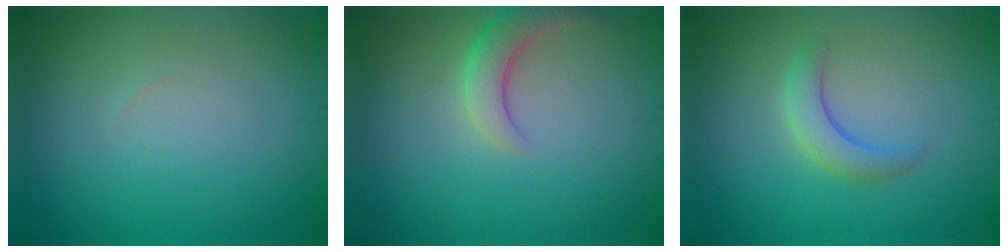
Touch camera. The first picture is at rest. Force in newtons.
{"total": 2.9, "press": 2.8, "slide": 0.3}
{"total": 2.4, "press": 2.4, "slide": 0.3}